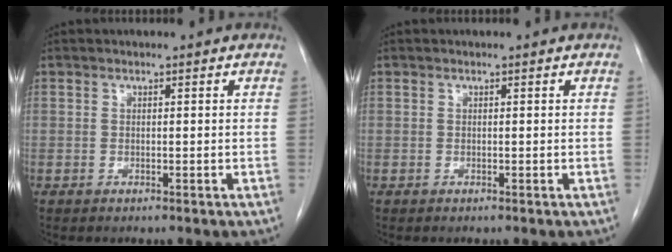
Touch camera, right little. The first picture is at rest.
{"total": 0.0}